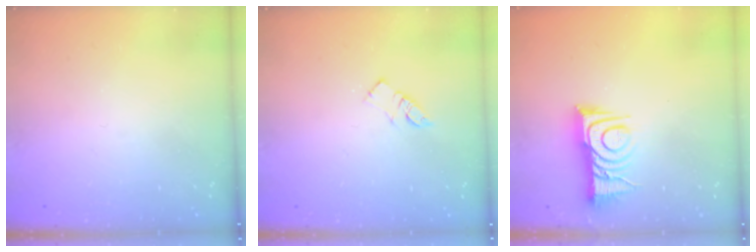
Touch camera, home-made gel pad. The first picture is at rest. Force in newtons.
{"total": 5.4, "press": 5.4, "slide": 0.1}
{"total": 9.8, "press": 9.8, "slide": 0.6}